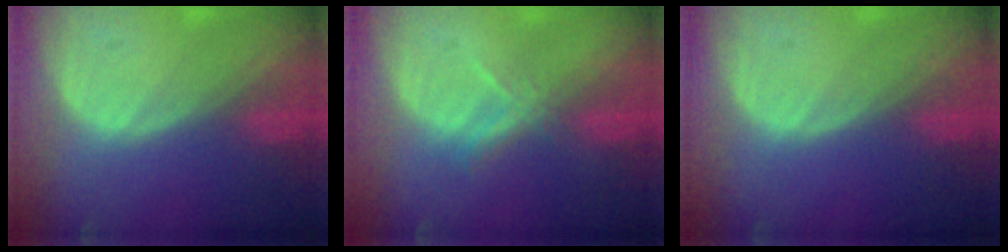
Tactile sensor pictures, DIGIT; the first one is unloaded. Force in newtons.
{"total": 2.6, "press": 2.5, "slide": 0.9}
{"total": 0.0}